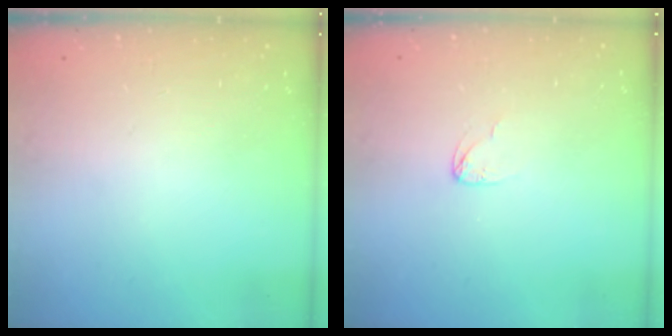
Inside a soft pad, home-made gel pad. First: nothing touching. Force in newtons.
{"total": 2.6, "press": 2.6, "slide": 0.1}